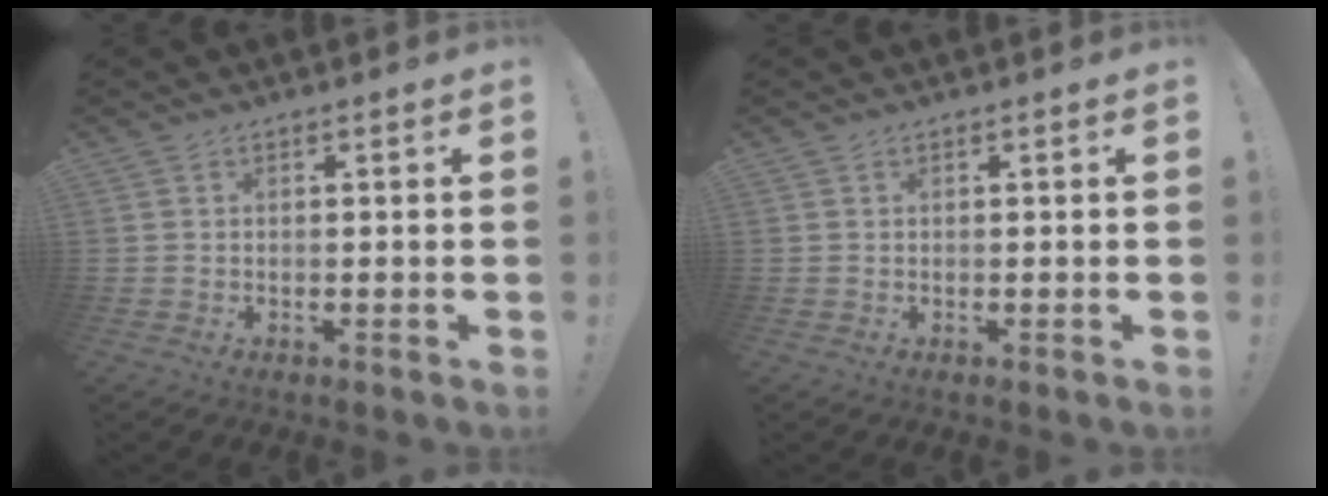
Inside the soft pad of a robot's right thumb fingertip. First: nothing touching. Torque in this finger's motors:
{"motor_torque": [-0.23, 0.41, 0.03, -0.11, 0.00]}